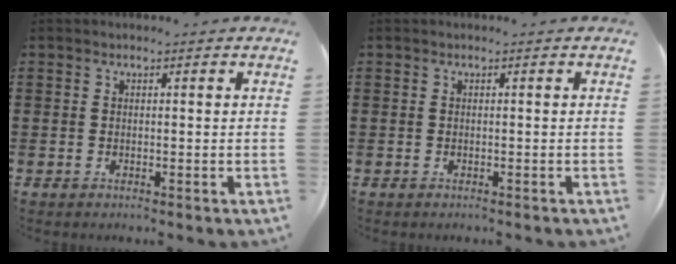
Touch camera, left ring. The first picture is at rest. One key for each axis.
{"total": 0.0}